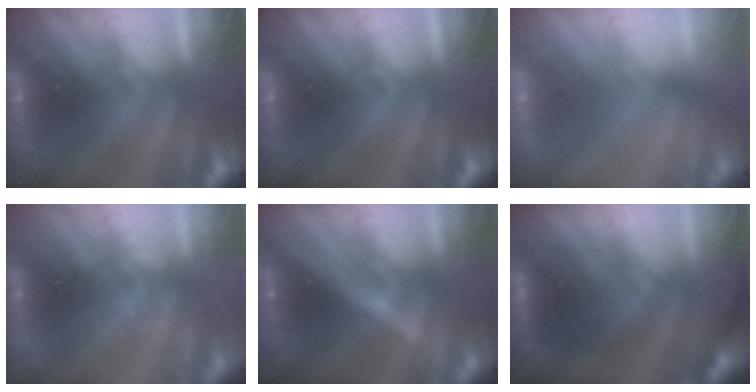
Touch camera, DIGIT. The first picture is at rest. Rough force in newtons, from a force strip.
{"total": 0.0}
{"total": 2.5}
{"total": 2.4}
{"total": 3.5}
{"total": 2.6}